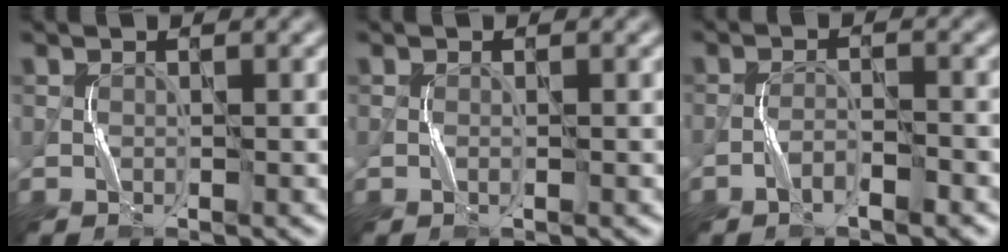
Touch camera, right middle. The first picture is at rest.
{"total": 0.0}
{"total": 2.0, "force": [-1.4, 0.3, 1.4], "torque": [-0.028, 0.006, -0.024]}